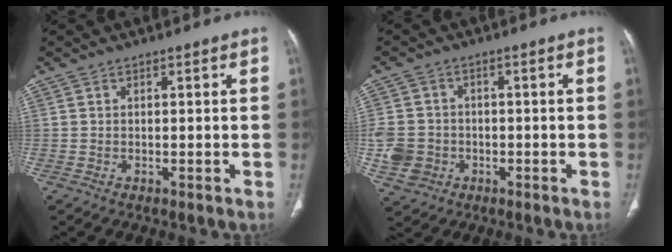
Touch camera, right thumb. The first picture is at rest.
{"total": 7.4, "force": [-2.0, 6.6, 2.6], "torque": [-0.045, 0.014, -0.033]}